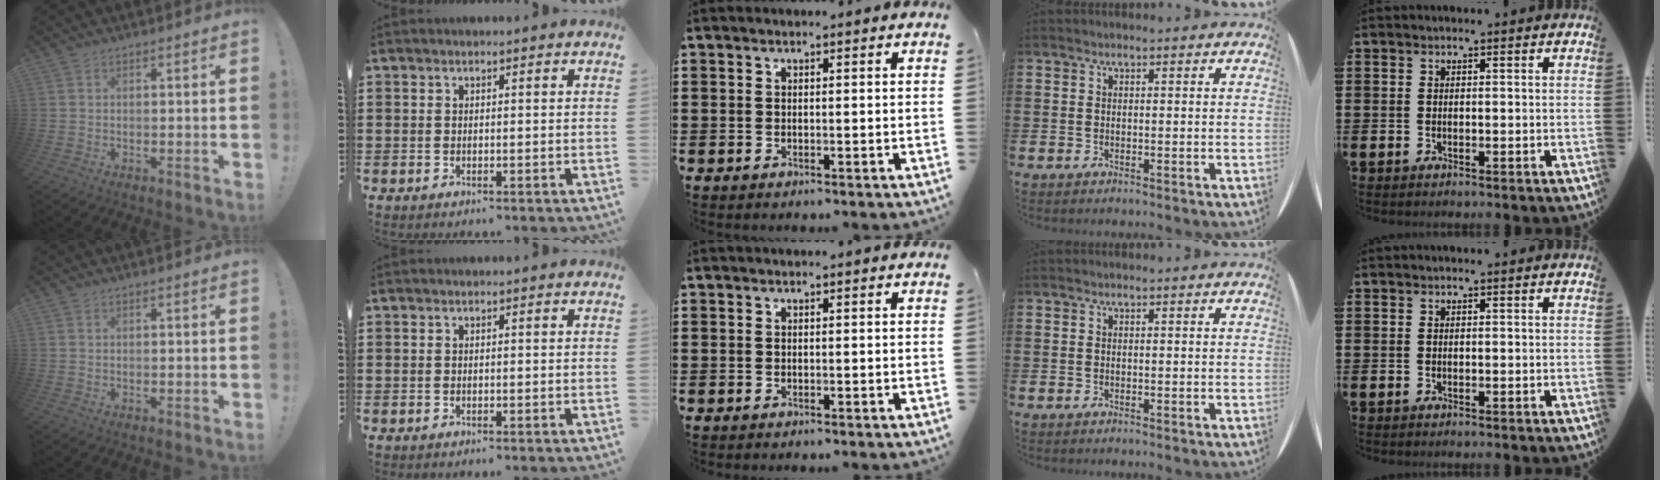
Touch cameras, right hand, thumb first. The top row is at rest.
{}